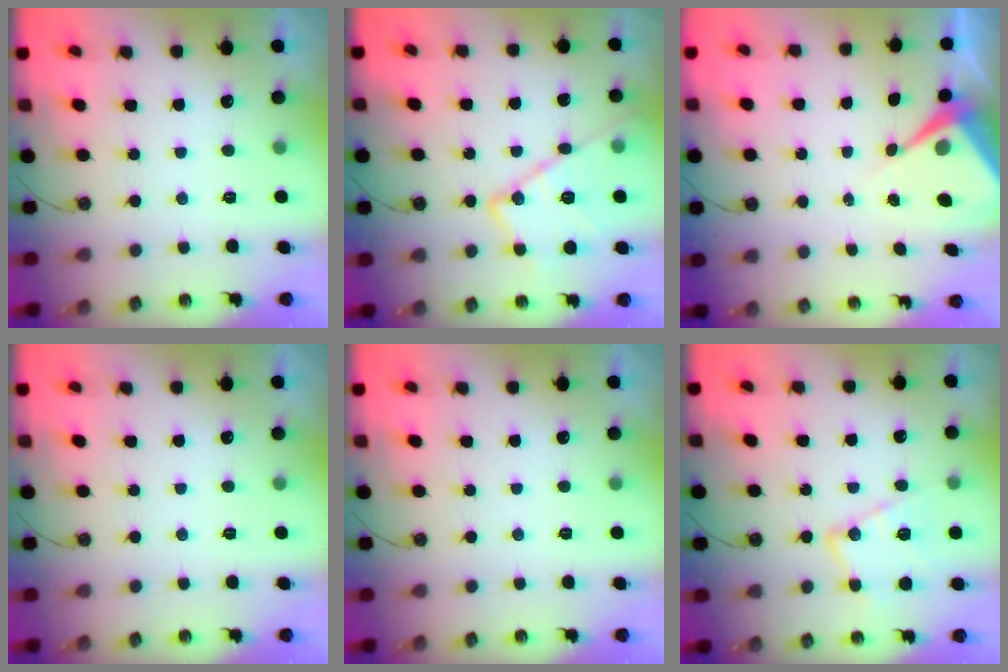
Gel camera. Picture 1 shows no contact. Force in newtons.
{"total": 18.5, "press": 18.4, "slide": 1.7}
{"total": 7.1, "press": 7.1, "slide": 0.8}
{"total": 0.0}
{"total": 0.0}
{"total": 14.2, "press": 14.2, "slide": 0.8}